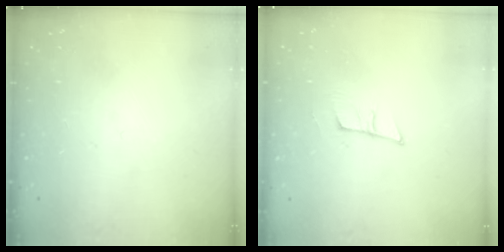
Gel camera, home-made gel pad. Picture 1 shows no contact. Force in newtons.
{"total": 6.9, "press": 6.3, "slide": 2.8}